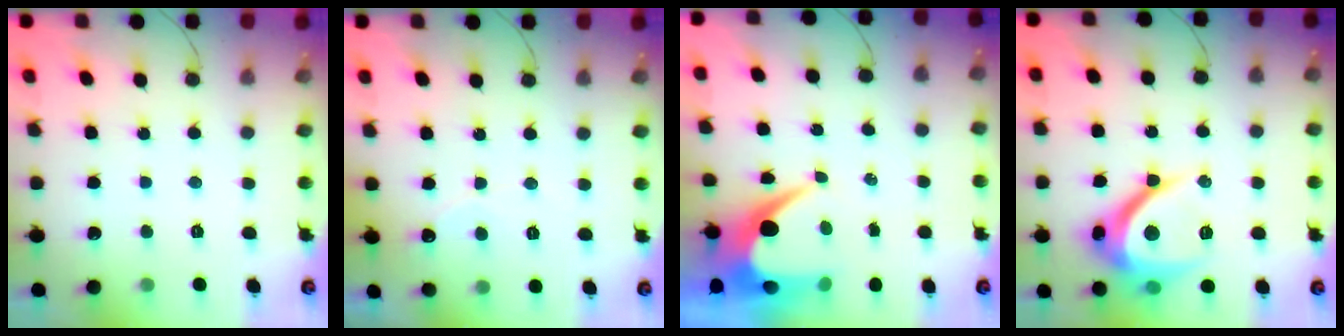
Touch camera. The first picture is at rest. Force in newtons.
{"total": 2.9, "press": 2.9, "slide": 0.2}
{"total": 8.9, "press": 8.9, "slide": 0.5}
{"total": 12.5, "press": 12.4, "slide": 1.5}